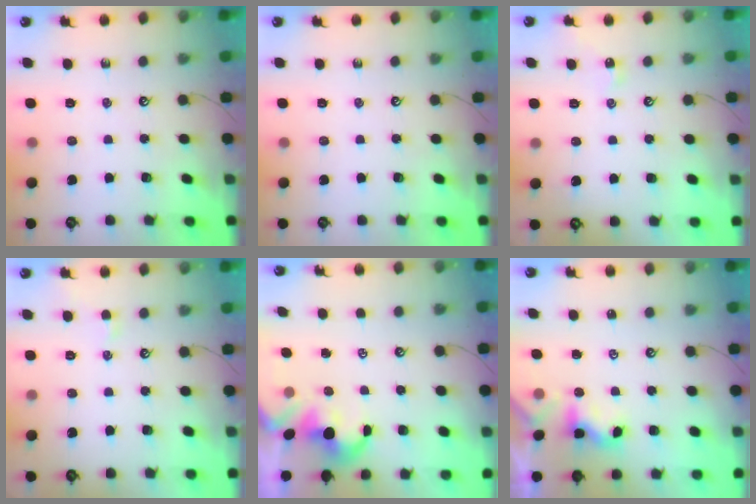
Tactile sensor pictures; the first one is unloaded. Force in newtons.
{"total": 0.0}
{"total": 2.8, "press": 2.7, "slide": 0.6}
{"total": 1.4, "press": 1.3, "slide": 0.4}
{"total": 1.7, "press": 1.4, "slide": 1.0}
{"total": 2.3, "press": 2.3, "slide": 0.1}